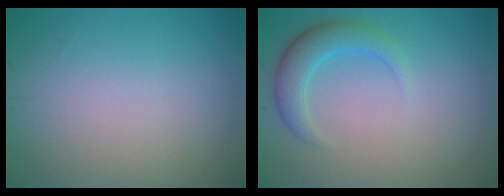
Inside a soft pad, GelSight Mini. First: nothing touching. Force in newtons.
{"total": 3.3, "press": 3.3, "slide": 0.5}